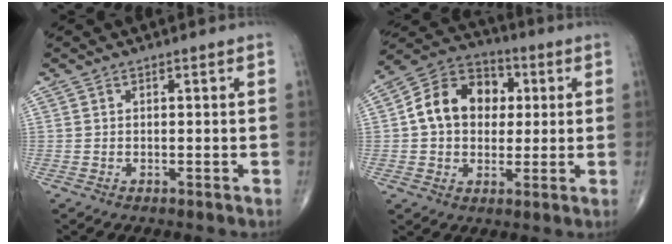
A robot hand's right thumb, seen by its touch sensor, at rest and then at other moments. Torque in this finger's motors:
{"motor_torque": [0.13, 0.14, 0.38, 0.06, 0.11]}